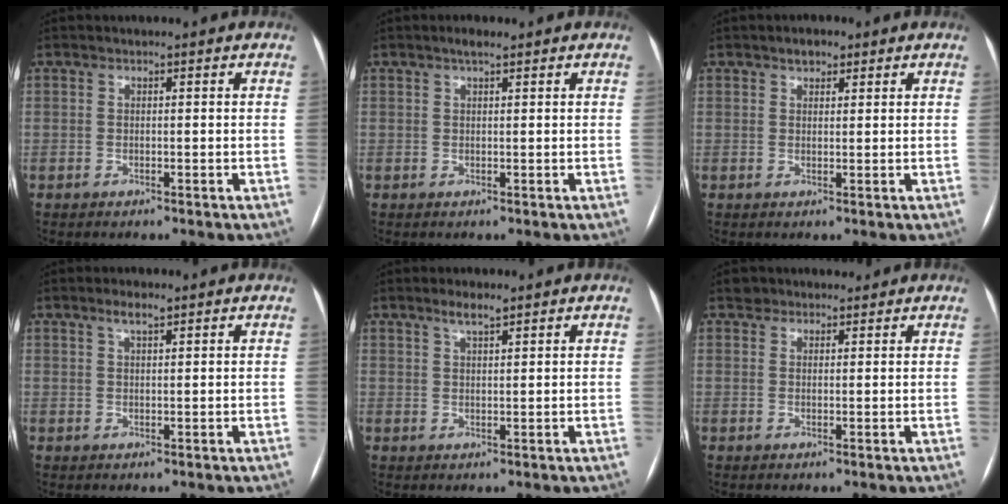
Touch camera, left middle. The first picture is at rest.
{"total": 1.7, "force": [1.2, 0.3, 1.1], "torque": [-0.025, 0.007, 0.020]}
{"total": 2.2, "force": [1.5, 1.2, 1.1], "torque": [-0.020, 0.006, 0.023]}
{"total": 2.1, "force": [1.5, 0.3, 1.5], "torque": [-0.032, 0.004, 0.029]}
{"total": 2.6, "force": [2.0, 0.3, 1.6], "torque": [-0.036, 0.003, 0.037]}
{"total": 2.6, "force": [2.2, 1.4, -0.1], "torque": [0.006, 0.017, 0.031]}